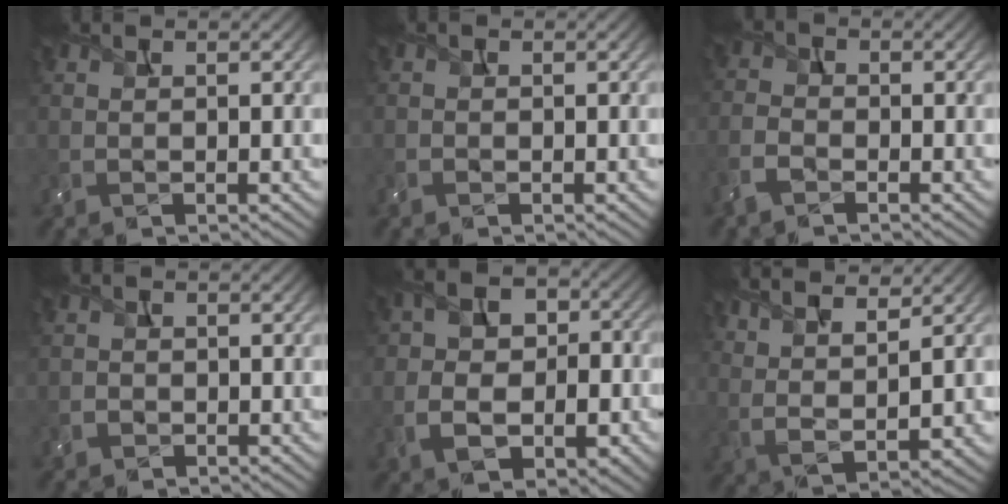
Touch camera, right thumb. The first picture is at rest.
{"total": 0.5, "force": [-0.3, 0.4, 0.2], "torque": [-0.004, -0.001, -0.007]}
{"total": 3.3, "force": [-2.1, 1.8, 1.8], "torque": [-0.046, -0.003, -0.059]}
{"total": 1.2, "force": [-0.5, 1.0, 0.3], "torque": [0.000, 0.000, -0.012]}
{"total": 10.0, "force": [-1.7, 7.4, 6.5], "torque": [-0.107, -0.013, -0.039]}
{"total": 8.3, "force": [5.7, 2.1, 5.6], "torque": [-0.117, 0.002, 0.100]}